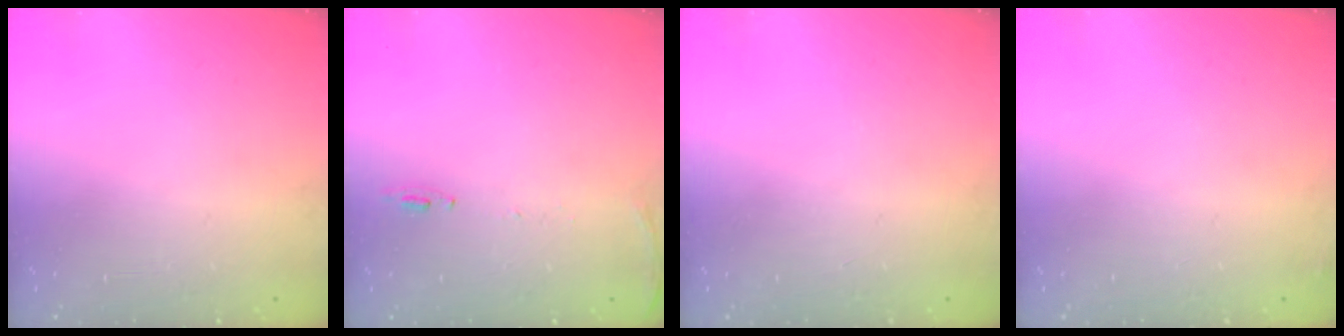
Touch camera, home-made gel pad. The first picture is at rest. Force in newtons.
{"total": 6.1, "press": 6.0, "slide": 0.9}
{"total": 1.0, "press": 0.0, "slide": 1.0}
{"total": 2.3, "press": 2.2, "slide": 0.8}